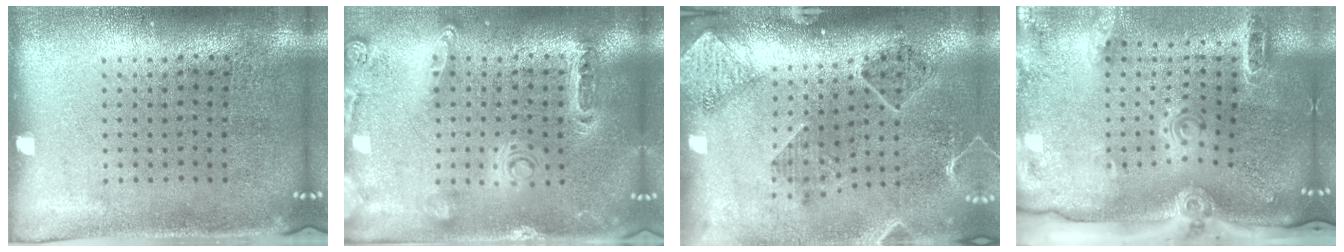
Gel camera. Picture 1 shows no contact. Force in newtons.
{"total": 0.9, "press": 0.9, "slide": 0.2}
{"total": 1.6, "press": 1.6, "slide": 0.0}
{"total": 2.9, "press": 2.0, "slide": 2.0}